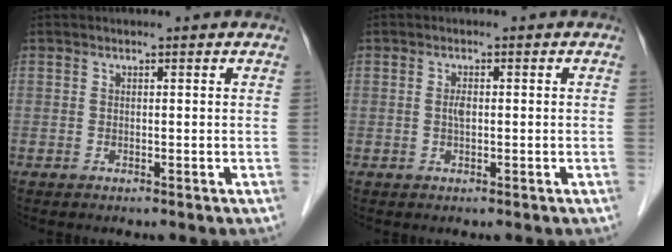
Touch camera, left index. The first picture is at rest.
{"total": 1.3, "force": [-0.2, 0.6, 1.1], "torque": [-0.023, -0.001, -0.005]}